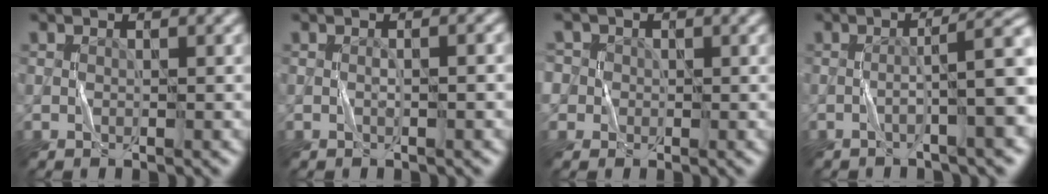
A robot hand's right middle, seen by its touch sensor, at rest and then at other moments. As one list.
[{"total": 1.3, "force": [-0.2, 0.1, 1.3], "torque": [-0.021, 0.003, -0.003]}, {"total": 4.2, "force": [1.2, 3.8, 1.3], "torque": [-0.024, 0.028, 0.002]}, {"total": 6.2, "force": [-1.3, 0.7, 6.0], "torque": [-0.078, 0.020, -0.029]}]